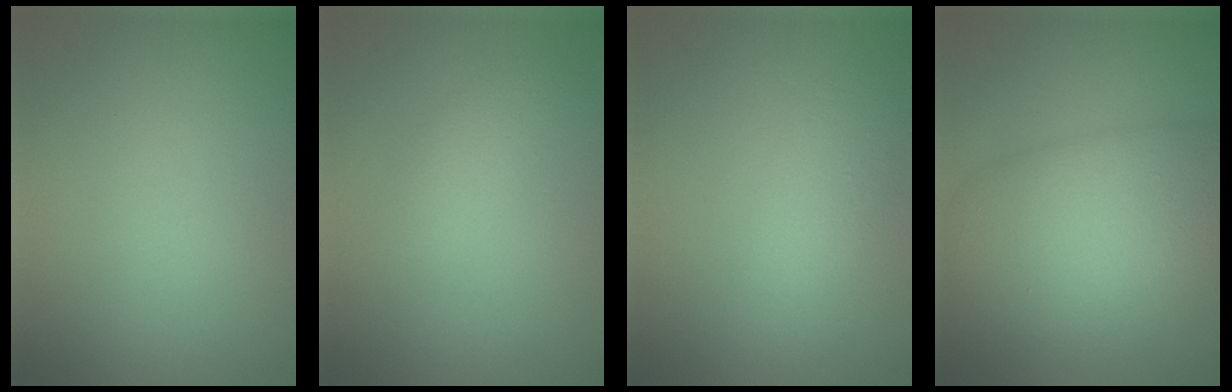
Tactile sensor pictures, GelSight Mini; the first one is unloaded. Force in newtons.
{"total": 1.9, "press": 1.9, "slide": 0.0}
{"total": 2.8, "press": 2.8, "slide": 0.2}
{"total": 9.9, "press": 9.9, "slide": 0.4}